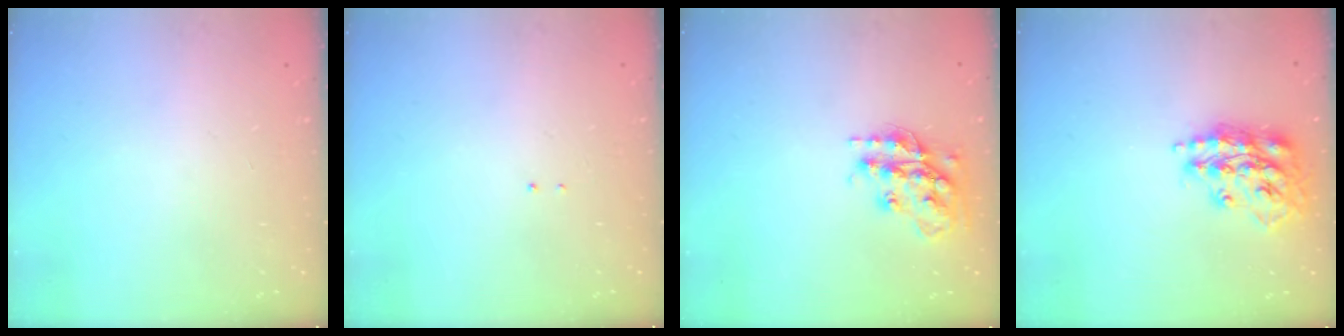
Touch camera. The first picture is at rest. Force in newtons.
{"total": 1.3, "press": 1.2, "slide": 0.6}
{"total": 17.1, "press": 17.1, "slide": 1.4}
{"total": 16.1, "press": 16.0, "slide": 1.6}